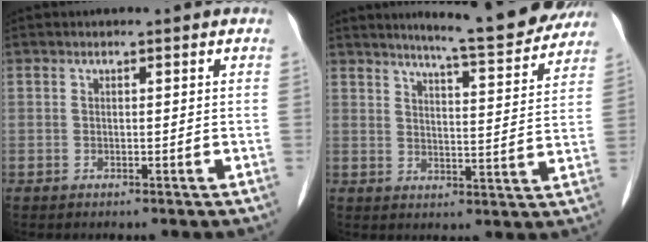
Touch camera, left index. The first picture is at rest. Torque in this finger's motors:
{"motor_torque": [0.72, -0.83, 0.14, 0.02]}